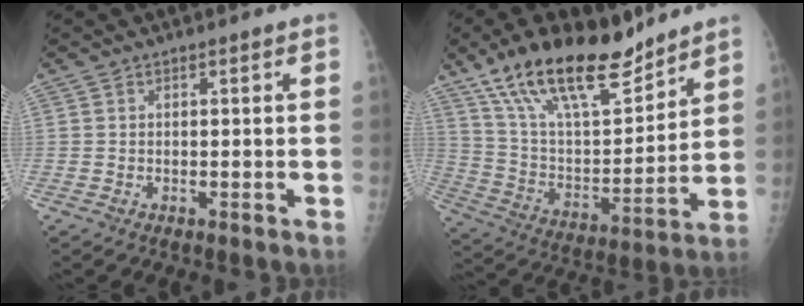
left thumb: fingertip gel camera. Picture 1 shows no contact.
{"total": 22.2, "force": [15.9, 8.1, 13.1], "torque": [-0.194, -0.063, 0.284]}